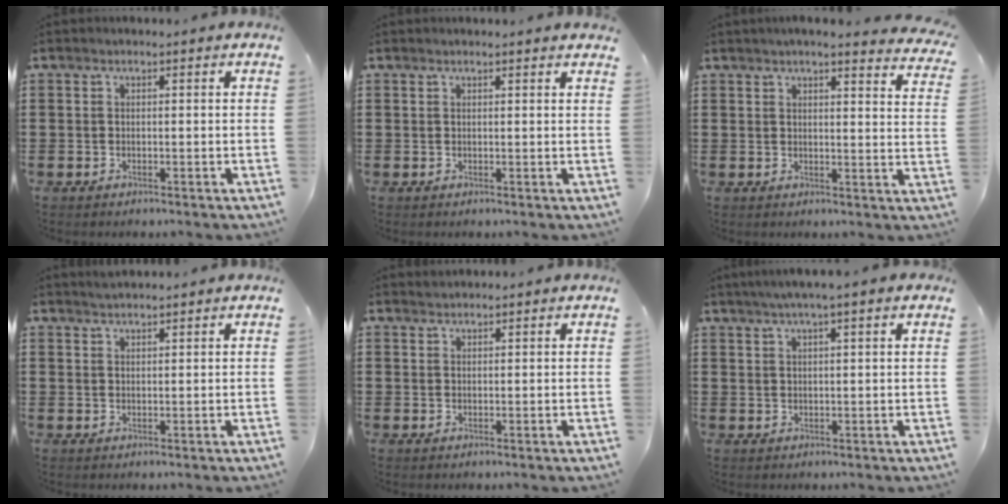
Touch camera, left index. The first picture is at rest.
{"total": 0.9, "force": [0.8, -0.1, 0.4], "torque": [-0.009, -0.002, 0.017]}
{"total": 3.4, "force": [3.2, -0.4, 1.1], "torque": [-0.027, -0.017, 0.053]}
{"total": 1.3, "force": [1.3, 0.1, 0.2], "torque": [-0.005, 0.000, 0.024]}
{"total": 1.0, "force": [1.0, 0.2, 0.0], "torque": [-0.002, -0.001, 0.020]}
{"total": 2.3, "force": [1.6, -0.3, 1.7], "torque": [-0.035, 0.003, 0.028]}